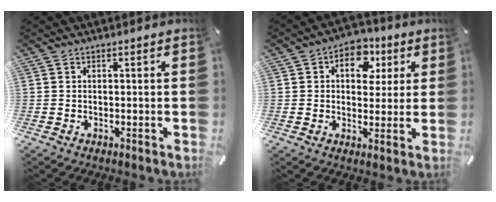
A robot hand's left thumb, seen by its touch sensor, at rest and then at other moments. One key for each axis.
{"total": 8.5, "fx": 2.7, "fy": 6.5, "fz": 4.8, "tx": -0.061, "ty": -0.005, "tz": 0.043}